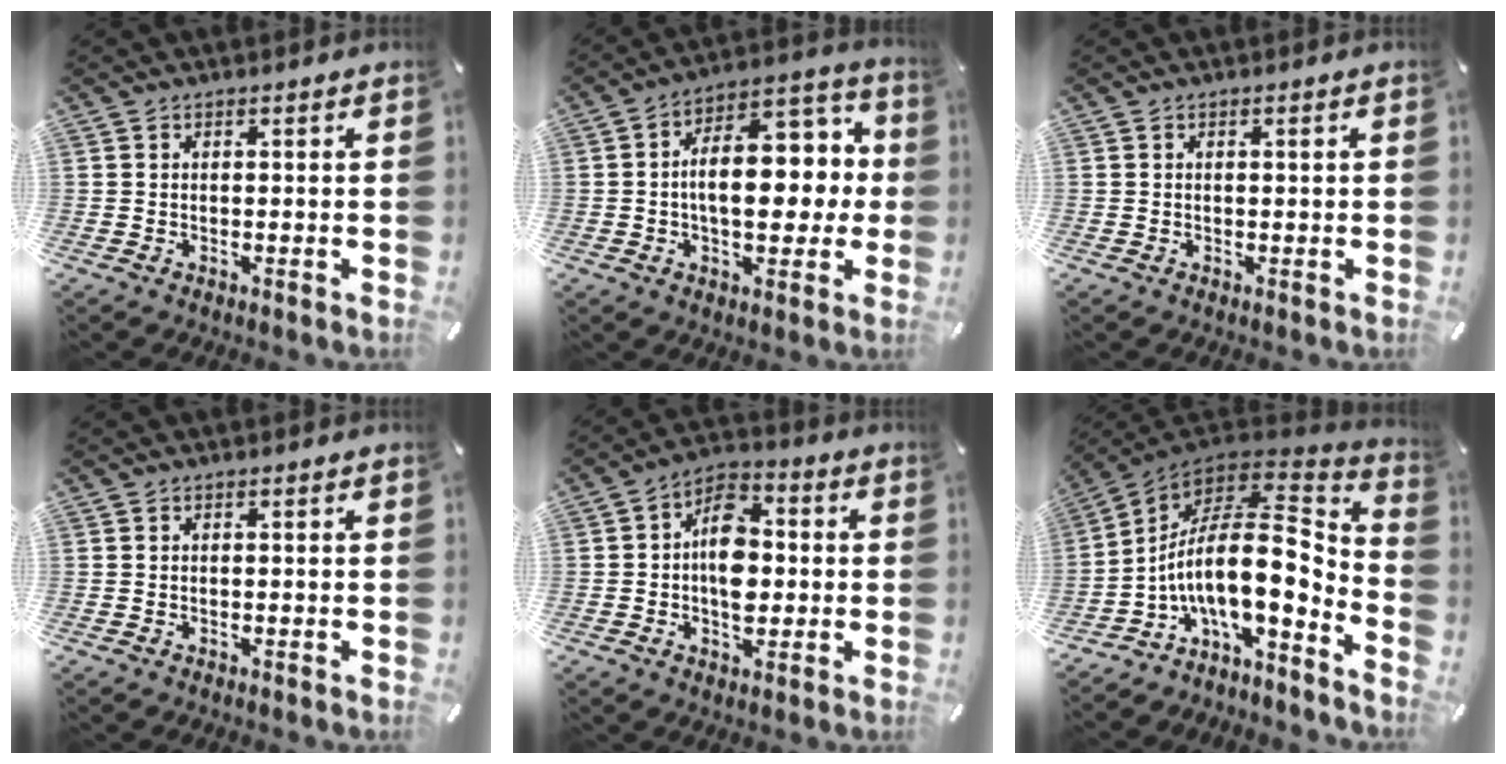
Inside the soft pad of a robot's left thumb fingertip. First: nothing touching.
{"total": 16.6, "force": [0.6, 9.8, 13.3], "torque": [-0.173, -0.006, 0.012]}
{"total": 0.6, "force": [0.1, 0.1, 0.6], "torque": [-0.012, 0.001, 0.001]}
{"total": 0.0}
{"total": 10.8, "force": [-0.7, 7.2, 8.0], "torque": [-0.128, 0.005, -0.016]}
{"total": 19.2, "force": [-0.5, 9.0, 16.9], "torque": [-0.311, -0.044, -0.017]}